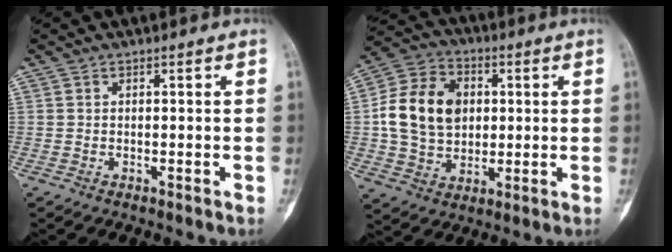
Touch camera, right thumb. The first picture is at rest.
{"total": 15.6, "force": [1.7, 11.9, 9.9], "torque": [-0.156, 0.013, 0.029]}